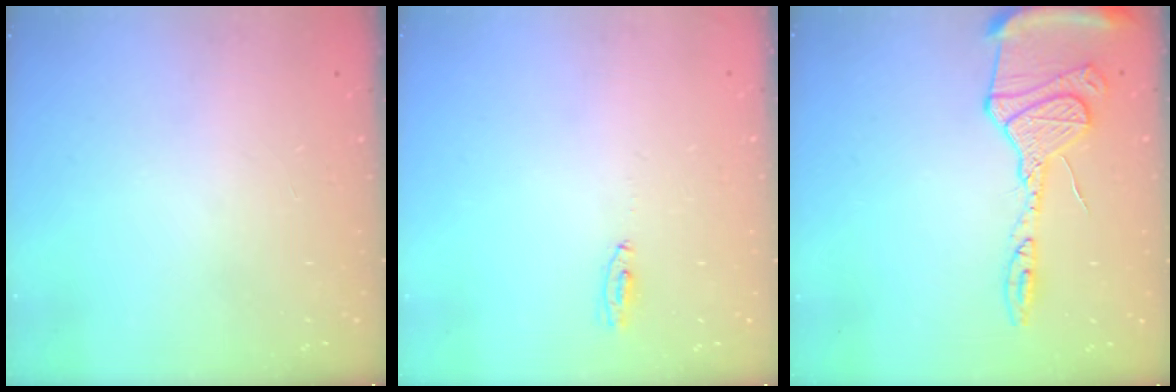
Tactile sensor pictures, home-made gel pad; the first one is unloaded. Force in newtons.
{"total": 3.4, "press": 2.9, "slide": 1.7}
{"total": 19.2, "press": 16.4, "slide": 9.9}